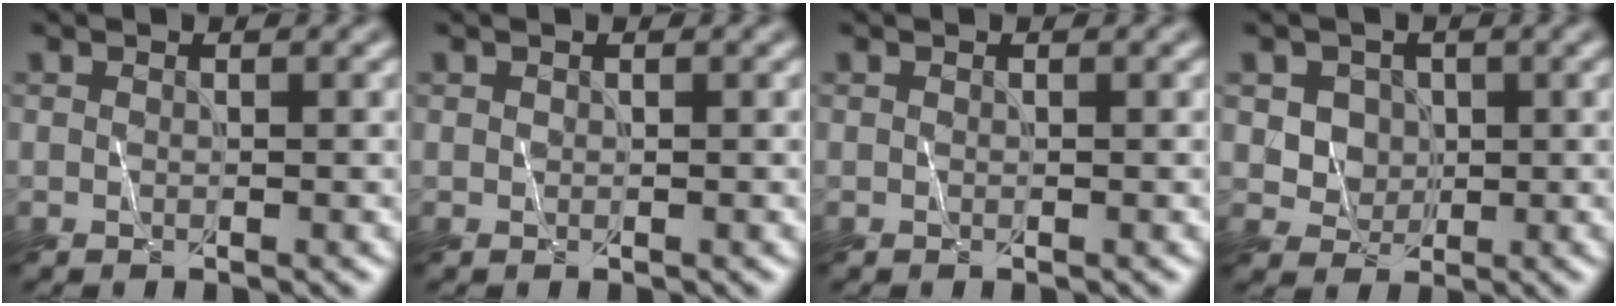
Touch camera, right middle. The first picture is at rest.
{"total": 0.0}
{"total": 0.0}
{"total": 2.4, "force": [0.8, 2.2, 0.5], "torque": [-0.005, 0.000, 0.019]}